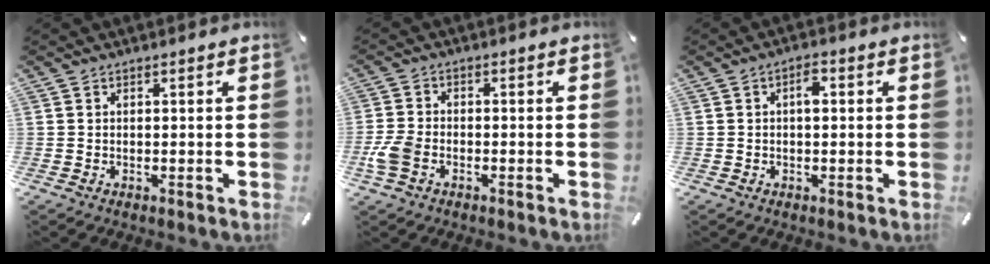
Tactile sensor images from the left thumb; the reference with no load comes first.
{"total": 5.8, "force": [-2.2, 3.7, 3.8], "torque": [-0.092, 0.005, -0.044]}
{"total": 2.9, "force": [0.3, 1.4, 2.5], "torque": [-0.036, 0.004, -0.001]}